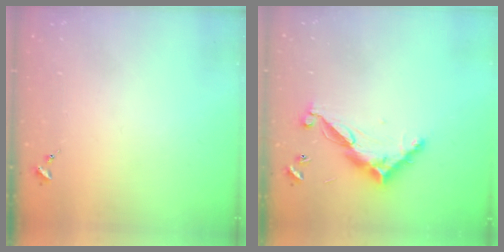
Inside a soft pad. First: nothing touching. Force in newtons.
{"total": 11.5, "press": 11.5, "slide": 0.4}